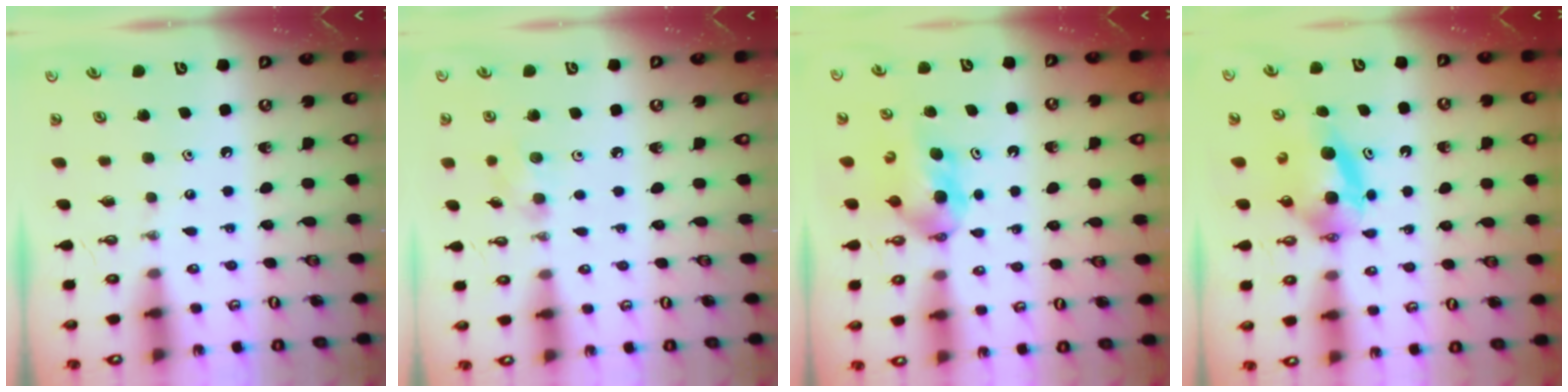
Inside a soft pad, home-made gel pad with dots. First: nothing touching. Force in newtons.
{"total": 5.7, "press": 5.4, "slide": 1.8}
{"total": 6.1, "press": 6.0, "slide": 1.2}
{"total": 6.8, "press": 6.4, "slide": 2.3}